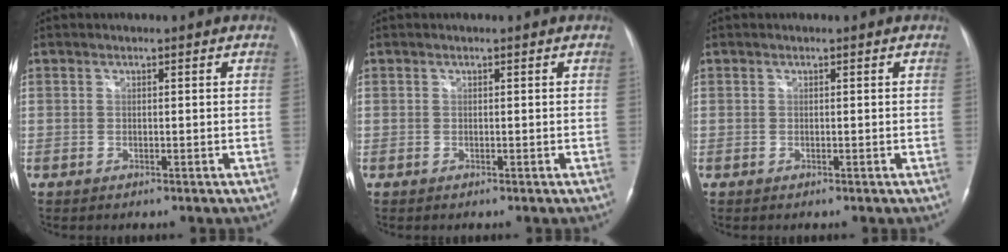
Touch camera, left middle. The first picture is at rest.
{"total": 0.0}
{"total": 0.0}